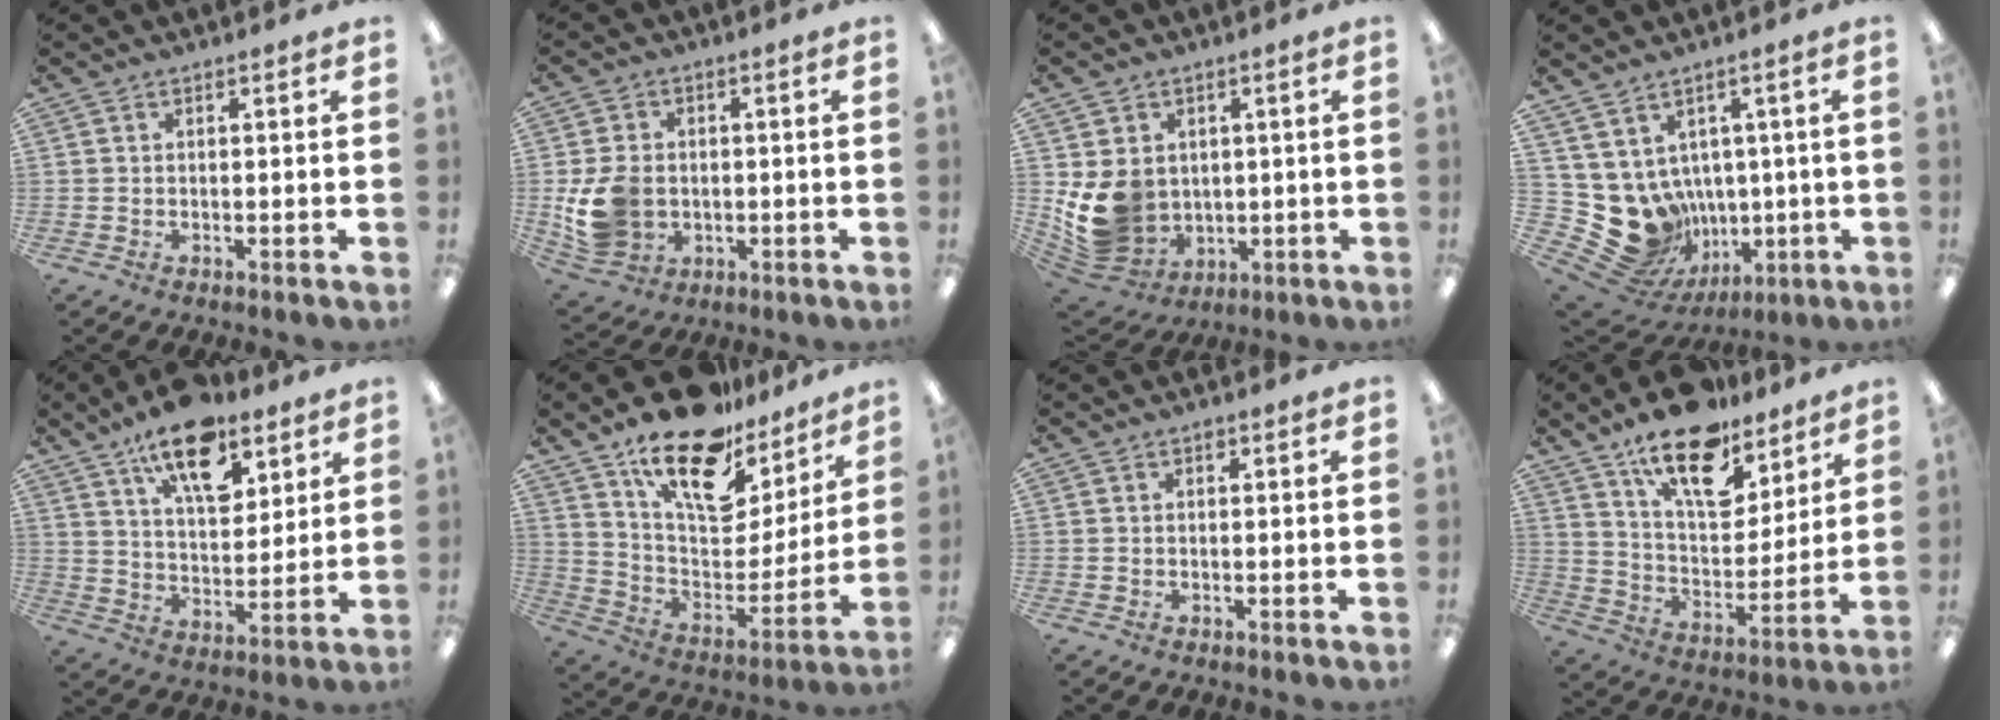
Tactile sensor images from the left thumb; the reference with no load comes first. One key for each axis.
{"total": 10.8, "fx": -1.3, "fy": 8.8, "fz": 6.1, "tx": -0.136, "ty": 0.017, "tz": -0.018}
{"total": 11.5, "fx": 0.8, "fy": 10.2, "fz": 5.3, "tx": -0.132, "ty": -0.013, "tz": 0.024}
{"total": 11.8, "fx": -1.0, "fy": 10.8, "fz": 4.6, "tx": -0.142, "ty": -0.028, "tz": 0.004}
{"total": 16.1, "fx": 10.8, "fy": 7.6, "fz": 9.3, "tx": -0.142, "ty": -0.051, "tz": 0.185}
{"total": 20.0, "fx": 14.3, "fy": 9.3, "fz": 10.5, "tx": -0.167, "ty": -0.102, "tz": 0.250}
{"total": 0.7, "fx": 0.5, "fy": 0.4, "fz": 0.3, "tx": -0.007, "ty": 0.004, "tz": 0.008}
{"total": 18.5, "fx": 13.4, "fy": 8.2, "fz": 9.8, "tx": -0.165, "ty": -0.080, "tz": 0.235}